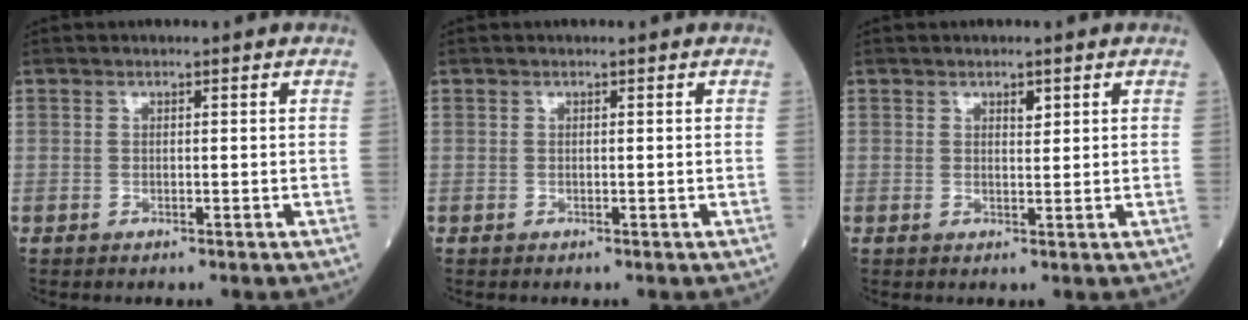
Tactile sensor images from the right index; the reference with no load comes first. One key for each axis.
{"total": 0.0}
{"total": 1.5, "fx": 1.1, "fy": 0.6, "fz": 0.9, "tx": -0.009, "ty": 0.002, "tz": 0.019}